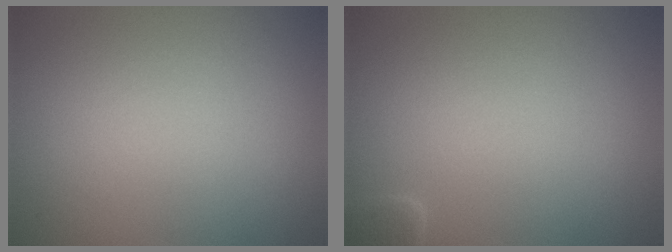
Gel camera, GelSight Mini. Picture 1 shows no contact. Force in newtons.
{"total": 0.8, "press": 0.8, "slide": 0.1}